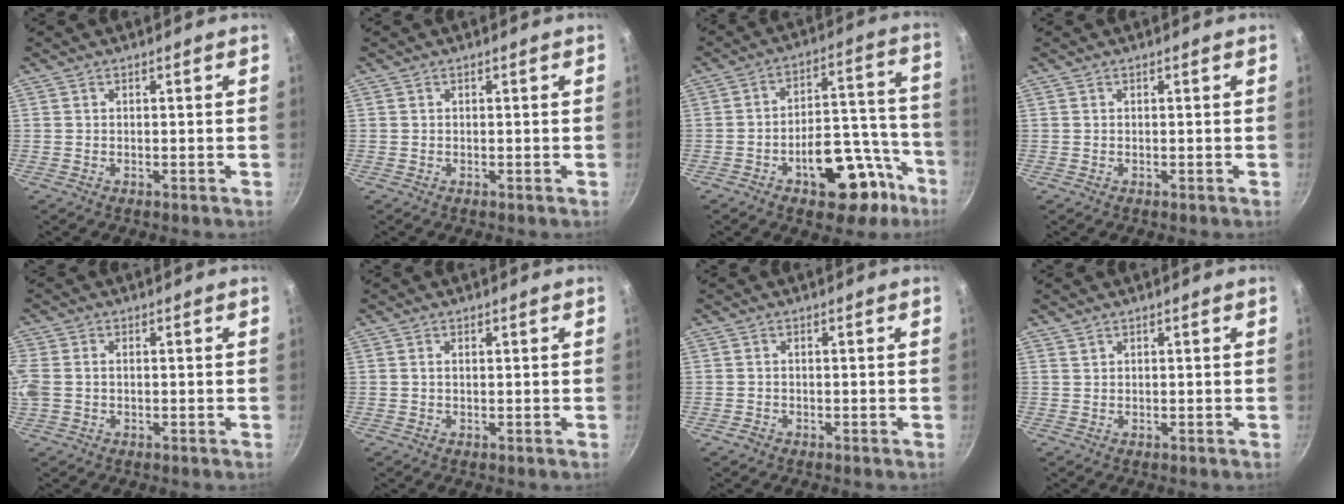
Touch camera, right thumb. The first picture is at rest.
{"total": 0.0}
{"total": 16.3, "force": [-8.4, 7.9, 11.6], "torque": [-0.123, 0.078, -0.112]}
{"total": 0.0}
{"total": 5.8, "force": [-0.1, 4.2, 4.0], "torque": [-0.122, 0.012, 0.002]}
{"total": 0.7, "force": [0.2, 0.3, 0.6], "torque": [-0.014, 0.004, 0.006]}
{"total": 0.9, "force": [-0.6, 0.6, 0.2], "torque": [-0.002, 0.001, -0.013]}
{"total": 0.5, "force": [0.5, 0.1, 0.1], "torque": [0.000, -0.005, 0.009]}